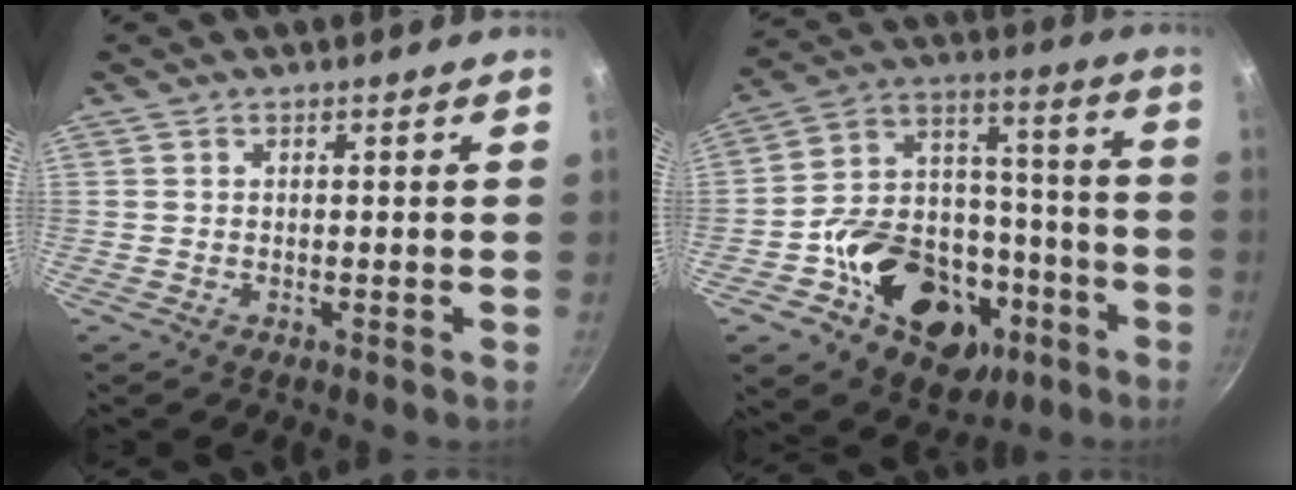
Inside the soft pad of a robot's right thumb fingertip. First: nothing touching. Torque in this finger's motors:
{"motor_torque": [1.96, 1.67, 1.31, -0.80, 0.46]}